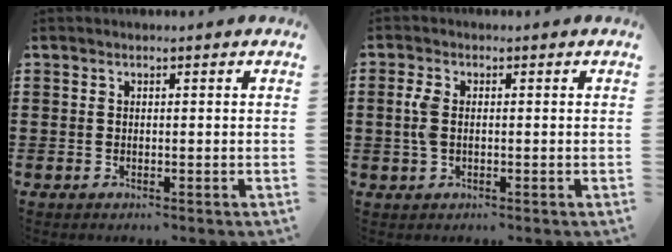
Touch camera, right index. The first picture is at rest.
{"total": 3.2, "force": [0.0, 1.8, 2.7], "torque": [-0.070, 0.001, -0.005]}